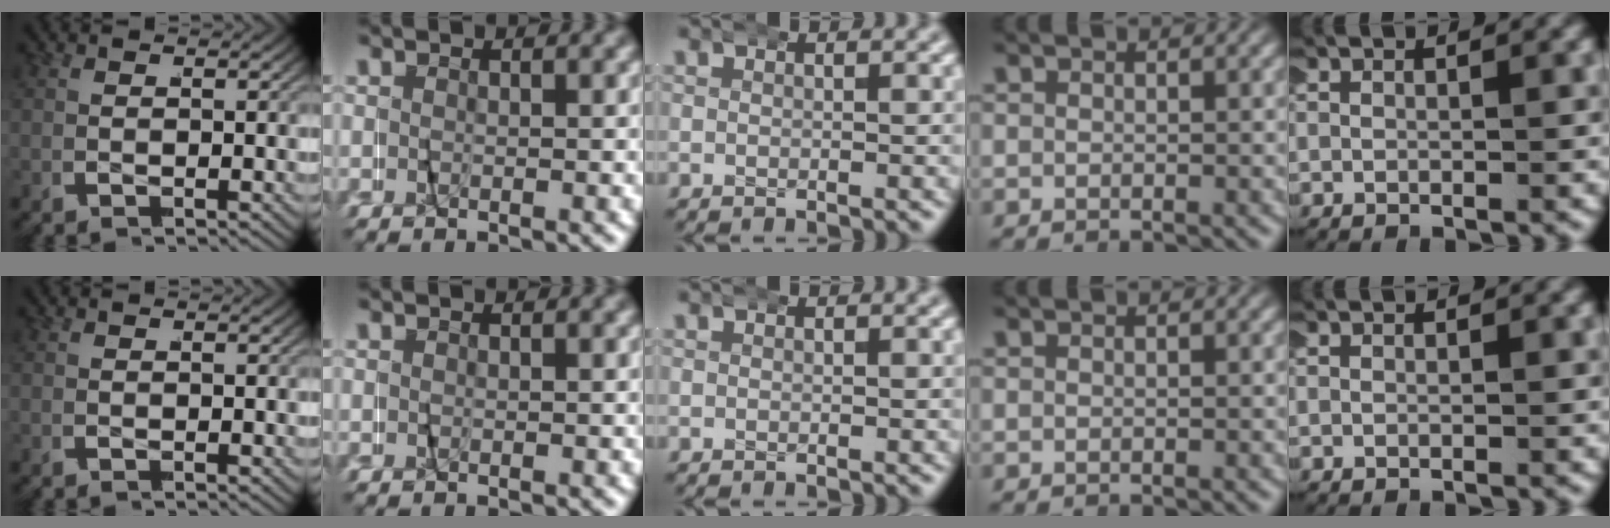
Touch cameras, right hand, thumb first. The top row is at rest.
{}